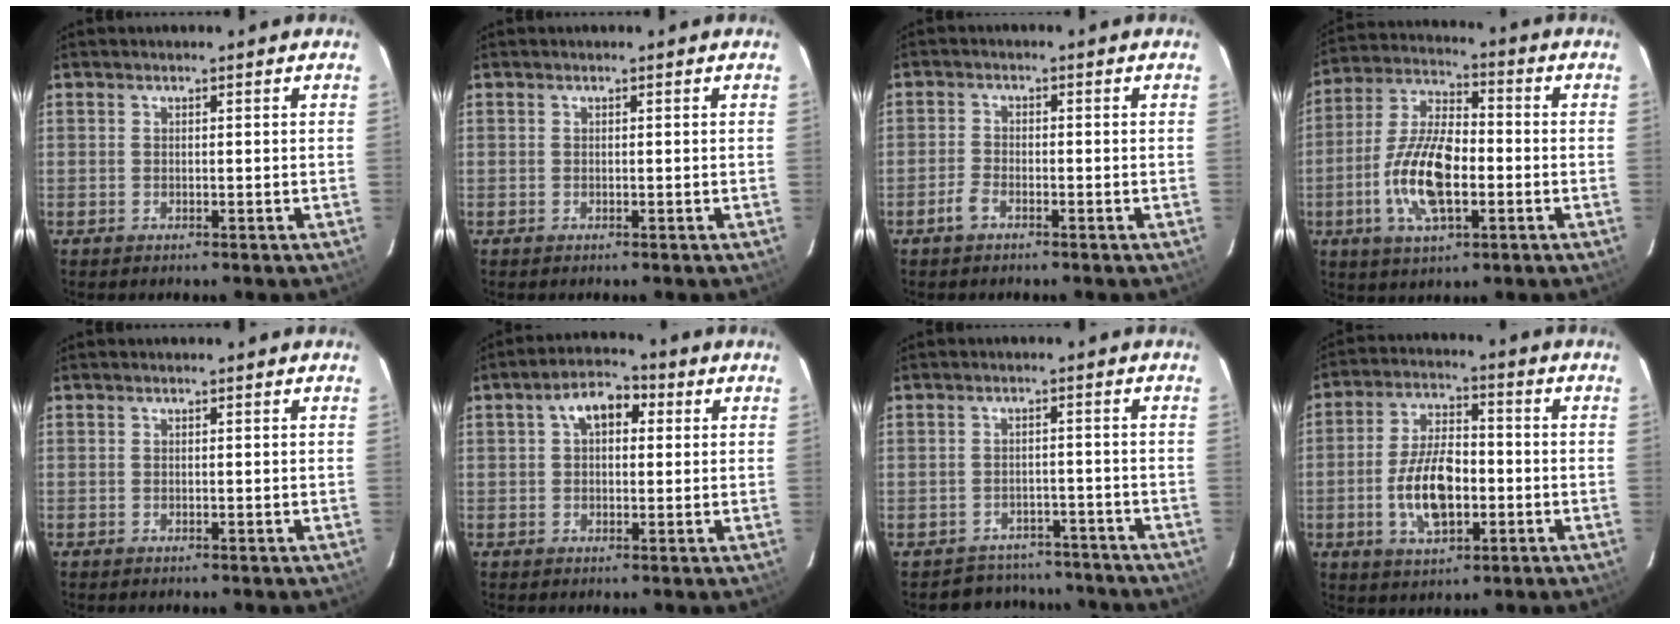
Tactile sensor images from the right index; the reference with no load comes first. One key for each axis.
{"total": 0.0}
{"total": 2.6, "fx": -1.9, "fy": 1.1, "fz": 1.4, "tx": -0.043, "ty": 0.003, "tz": -0.040}
{"total": 14.2, "fx": -3.7, "fy": 6.0, "fz": 12.3, "tx": -0.256, "ty": 0.001, "tz": -0.070}
{"total": 0.0}
{"total": 6.8, "fx": 1.9, "fy": 4.2, "fz": 5.0, "tx": -0.084, "ty": 0.030, "tz": 0.031}
{"total": 8.4, "fx": -7.0, "fy": 4.5, "fz": 0.4, "tx": -0.013, "ty": 0.033, "tz": -0.086}
{"total": 11.8, "fx": -2.9, "fy": 6.0, "fz": 9.8, "tx": -0.192, "ty": 0.008, "tz": -0.045}